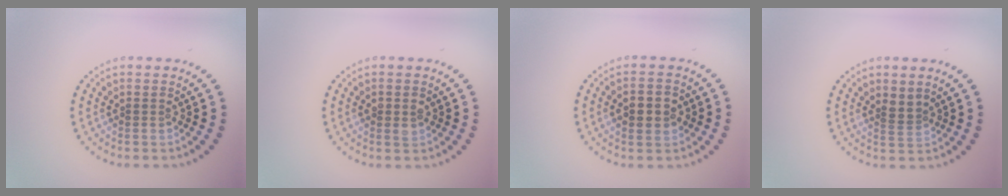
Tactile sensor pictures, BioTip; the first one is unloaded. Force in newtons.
{"total": 1.0, "press": 1.0, "slide": 0.1}
{"total": 3.7, "press": 3.7, "slide": 0.1}
{"total": 1.3, "press": 0.8, "slide": 1.1}